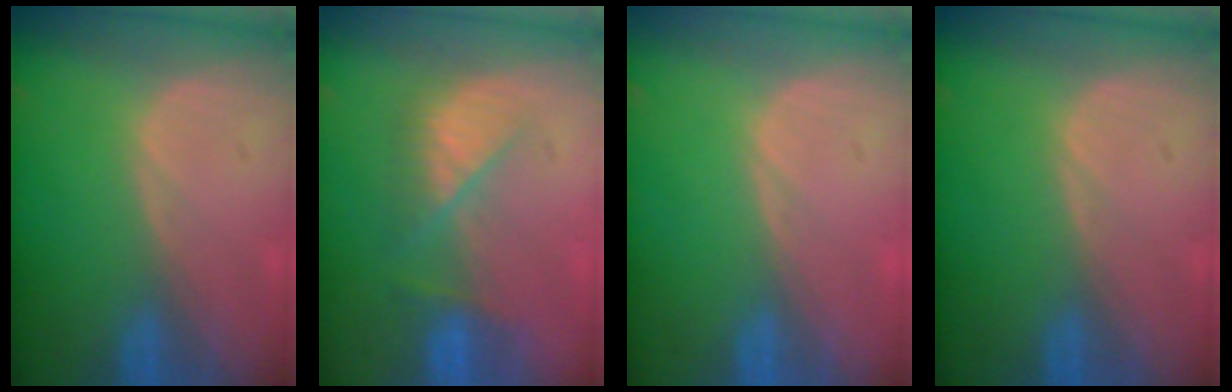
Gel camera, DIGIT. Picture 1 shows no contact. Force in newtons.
{"total": 5.4, "press": 5.4, "slide": 0.5}
{"total": 0.0}
{"total": 0.0}